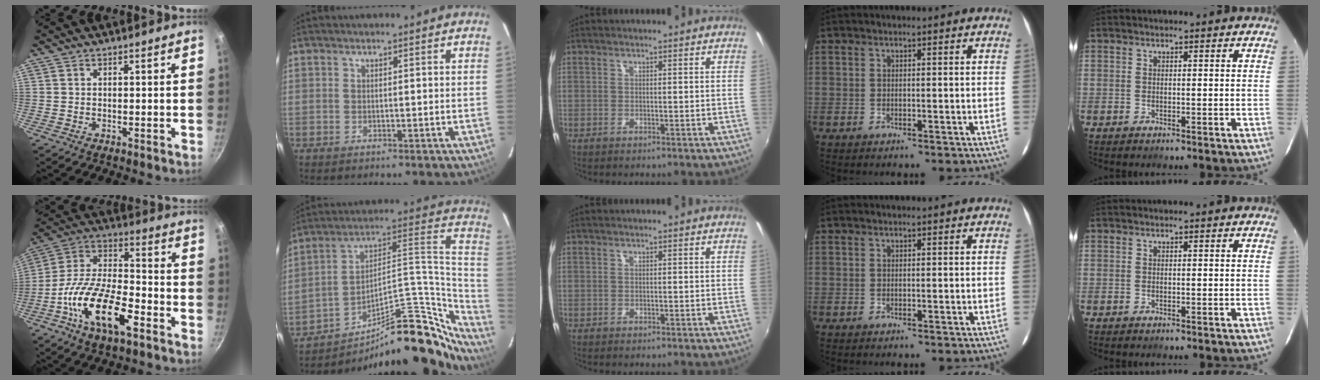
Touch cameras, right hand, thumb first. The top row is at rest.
{"thumb": {"total": 18.4, "force": [-8.0, 7.8, 14.6], "torque": [-0.261, 0.043, -0.160]}, "index": {"total": 26.1, "force": [-20.0, 8.2, 14.6], "torque": [-0.167, 0.050, -0.290]}}